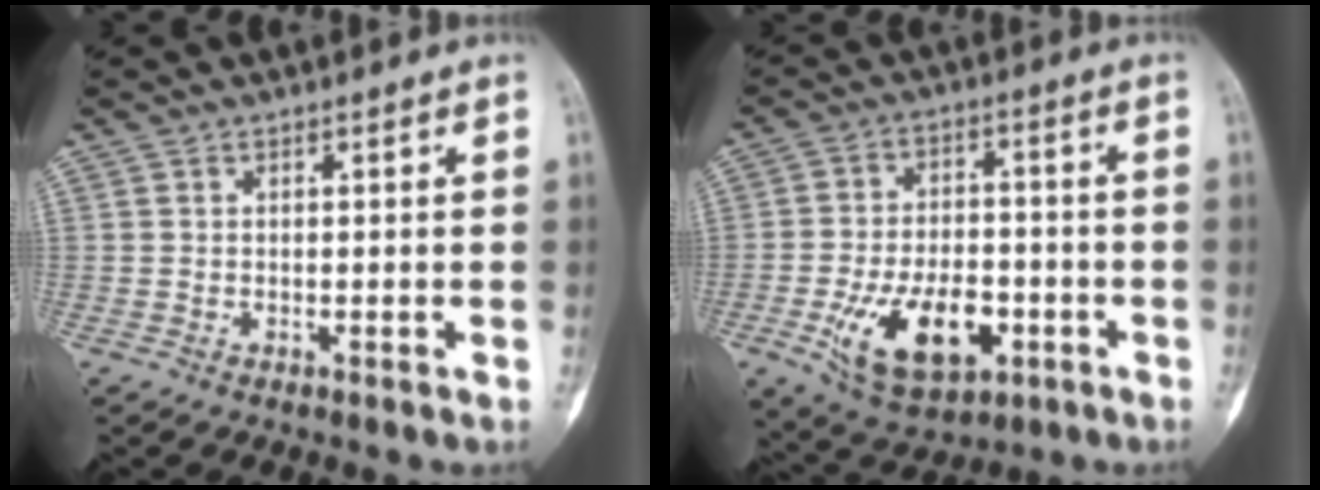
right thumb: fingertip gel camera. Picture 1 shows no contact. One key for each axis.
{"total": 15.0, "fx": -5.3, "fy": 8.5, "fz": 11.2, "tx": -0.170, "ty": 0.019, "tz": -0.078}